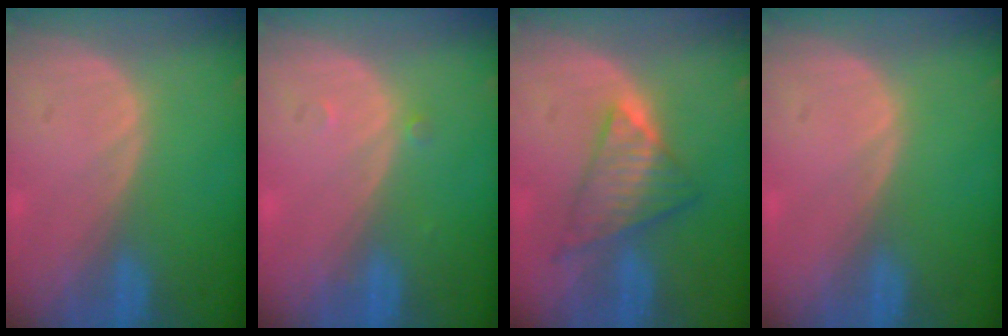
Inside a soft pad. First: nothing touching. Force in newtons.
{"total": 0.7, "press": 0.7, "slide": 0.1}
{"total": 6.6, "press": 6.3, "slide": 1.8}
{"total": 0.0}